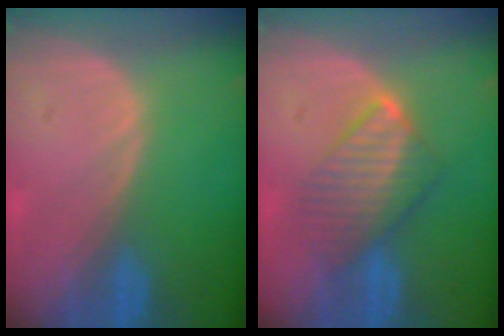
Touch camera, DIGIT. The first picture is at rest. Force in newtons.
{"total": 6.5, "press": 6.5, "slide": 1.0}